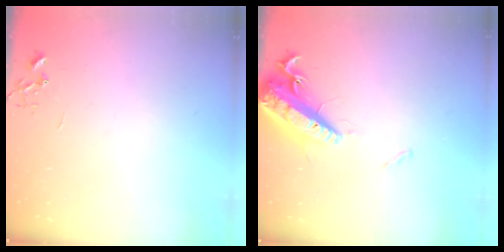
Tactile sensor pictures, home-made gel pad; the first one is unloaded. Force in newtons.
{"total": 16.7, "press": 16.2, "slide": 4.1}